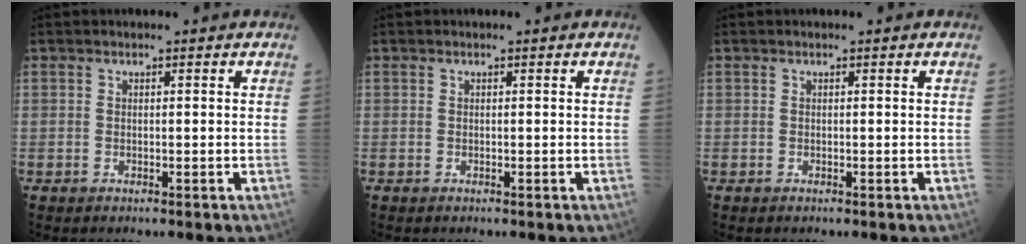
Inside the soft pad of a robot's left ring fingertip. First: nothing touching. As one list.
[{"total": 0.0}, {"total": 0.0}]